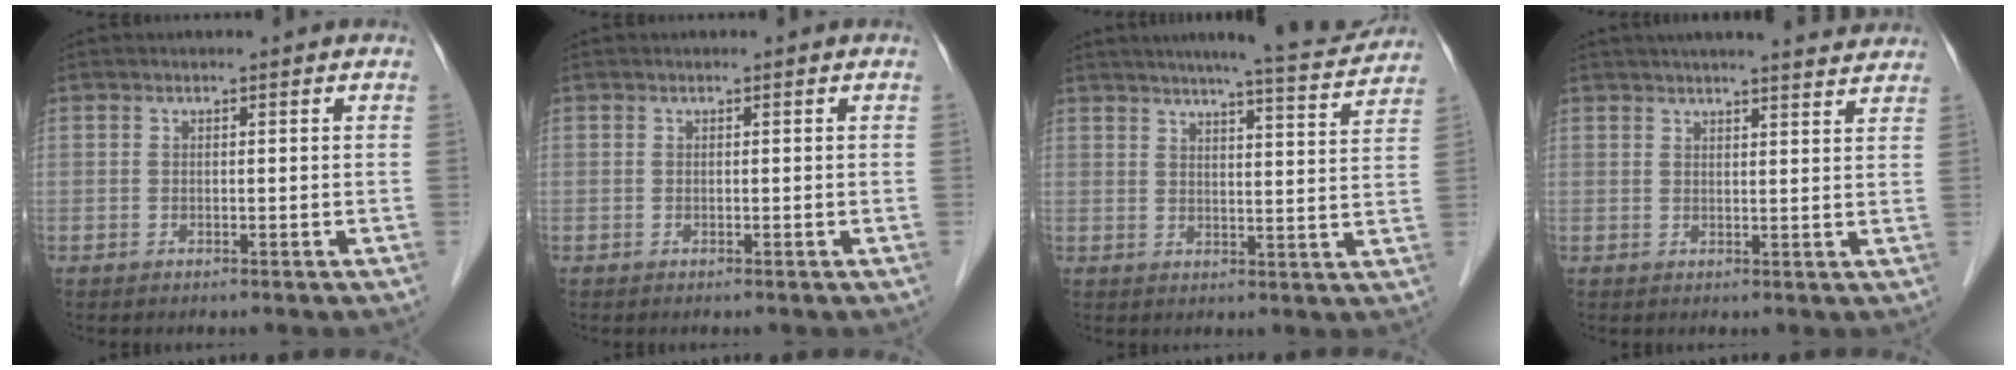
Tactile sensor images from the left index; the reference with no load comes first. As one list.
[{"total": 0.0}, {"total": 11.9, "force": [10.9, 0.2, 4.8], "torque": [-0.067, -0.007, 0.128]}, {"total": 12.2, "force": [11.1, 1.0, 5.0], "torque": [-0.068, 0.015, 0.131]}]